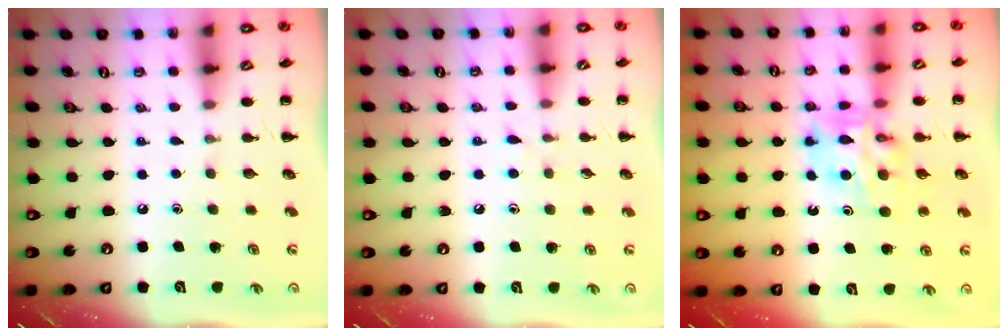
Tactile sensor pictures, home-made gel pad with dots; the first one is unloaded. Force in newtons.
{"total": 4.9, "press": 4.4, "slide": 2.0}
{"total": 11.1, "press": 10.5, "slide": 3.7}